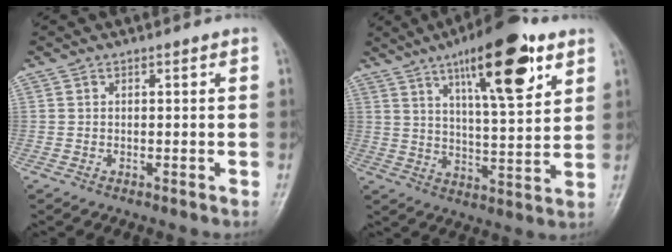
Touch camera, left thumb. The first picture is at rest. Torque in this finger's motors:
{"motor_torque": [2.39, 1.65, 1.73, -1.04, 0.15]}